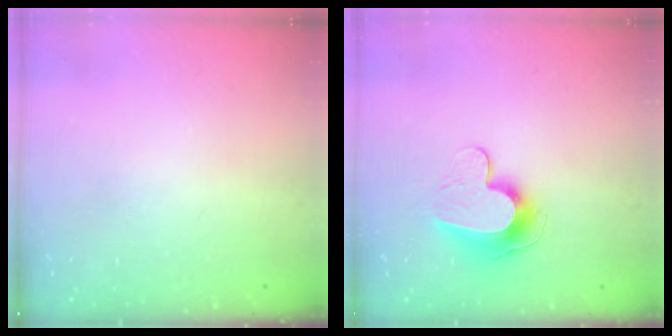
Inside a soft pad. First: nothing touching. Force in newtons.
{"total": 11.8, "press": 11.8, "slide": 0.6}